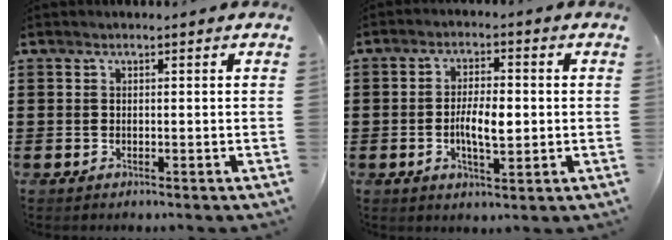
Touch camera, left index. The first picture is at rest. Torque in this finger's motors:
{"motor_torque": [0.71, 0.07, 0.43, 0.08]}